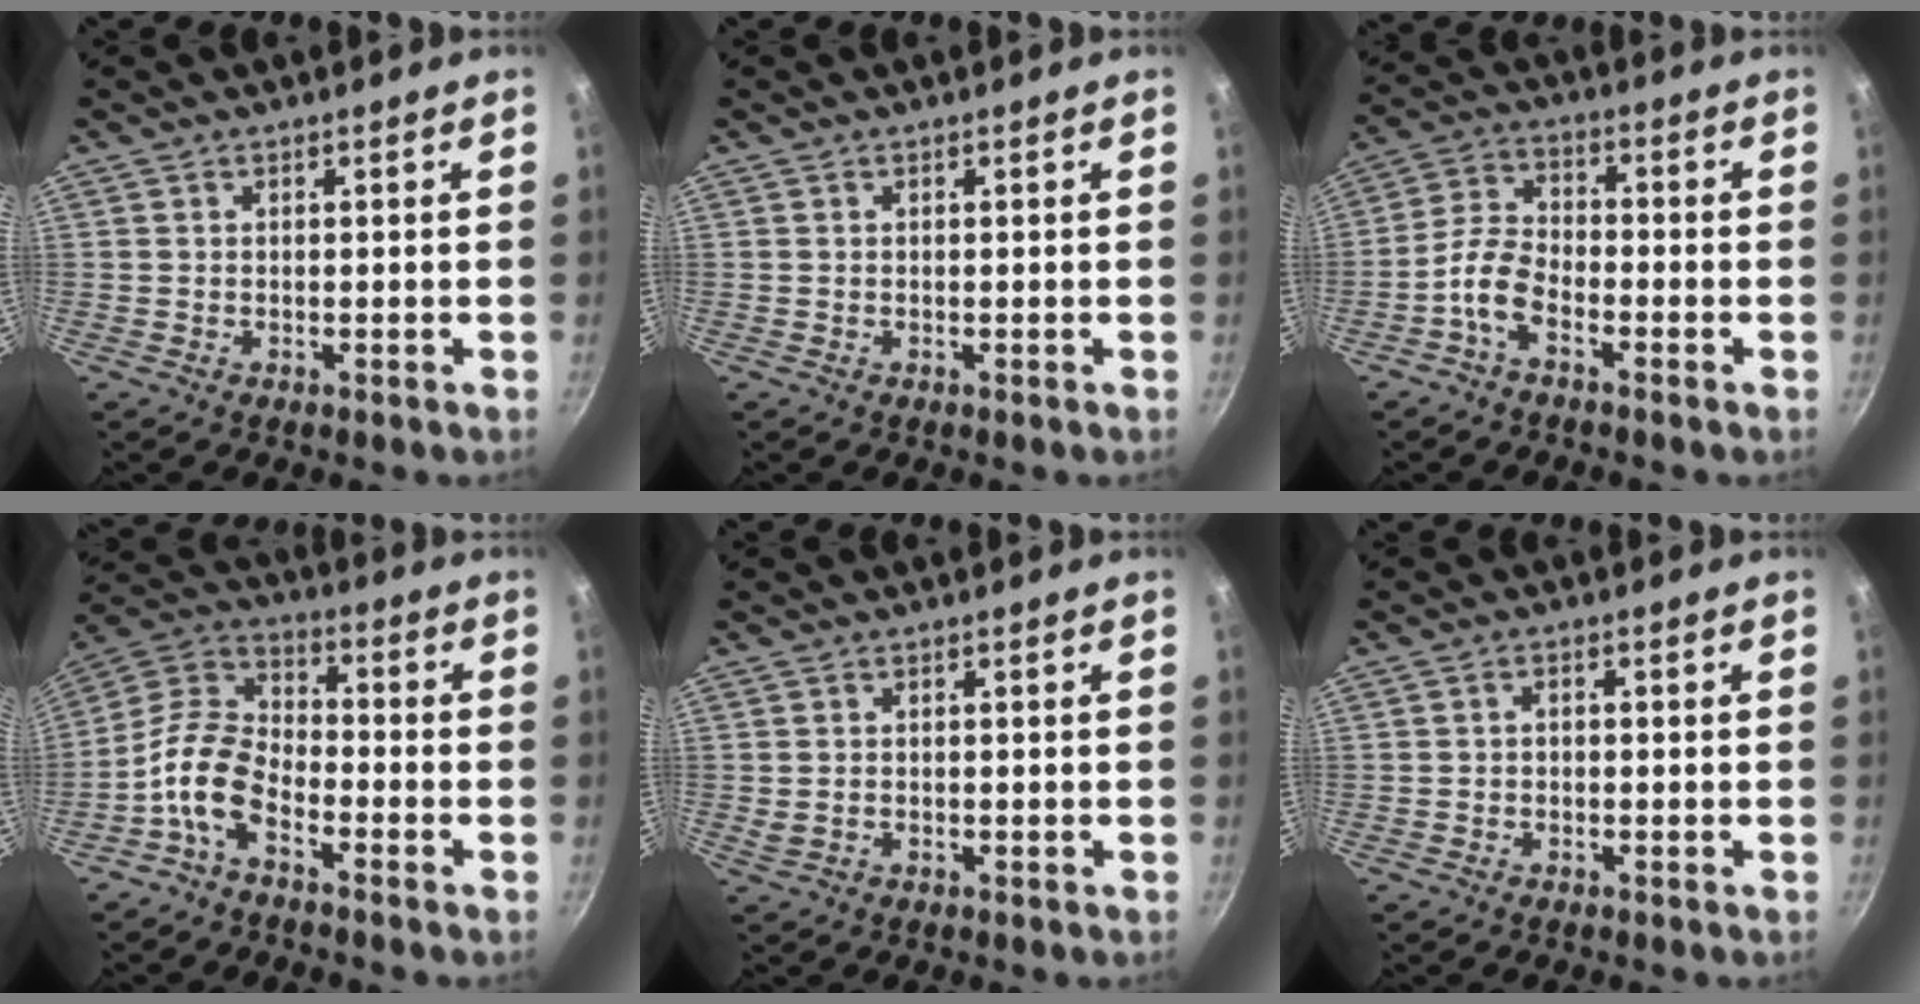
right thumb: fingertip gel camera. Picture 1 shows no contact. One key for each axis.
{"total": 0.0}
{"total": 6.6, "fx": -3.6, "fy": 3.3, "fz": 4.4, "tx": -0.091, "ty": 0.034, "tz": -0.083}
{"total": 8.8, "fx": -4.5, "fy": 4.7, "fz": 5.9, "tx": -0.118, "ty": 0.043, "tz": -0.104}
{"total": 1.6, "fx": -0.2, "fy": 1.2, "fz": 1.0, "tx": -0.017, "ty": -0.001, "tz": 0.000}
{"total": 1.3, "fx": -0.4, "fy": 0.9, "fz": 0.8, "tx": -0.014, "ty": 0.008, "tz": -0.008}